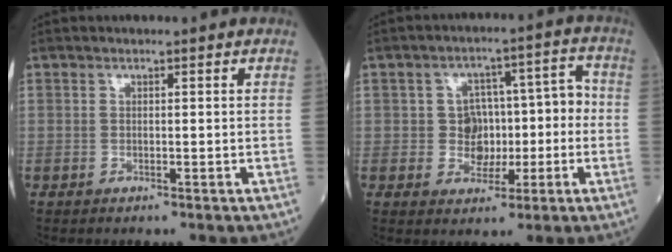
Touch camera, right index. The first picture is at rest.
{"total": 7.3, "force": [-1.3, 6.0, 3.9], "torque": [-0.040, 0.042, -0.013]}